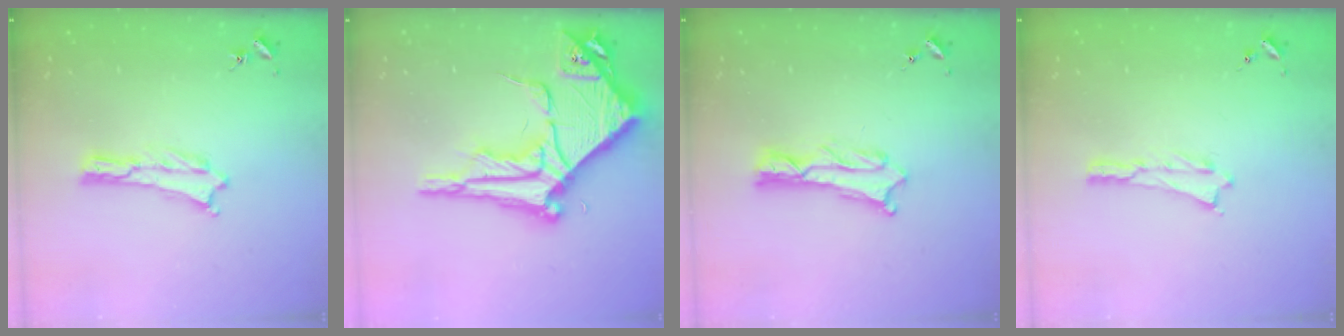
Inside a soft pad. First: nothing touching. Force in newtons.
{"total": 11.0, "press": 10.9, "slide": 1.2}
{"total": 1.1, "press": 1.0, "slide": 0.2}
{"total": 0.0}